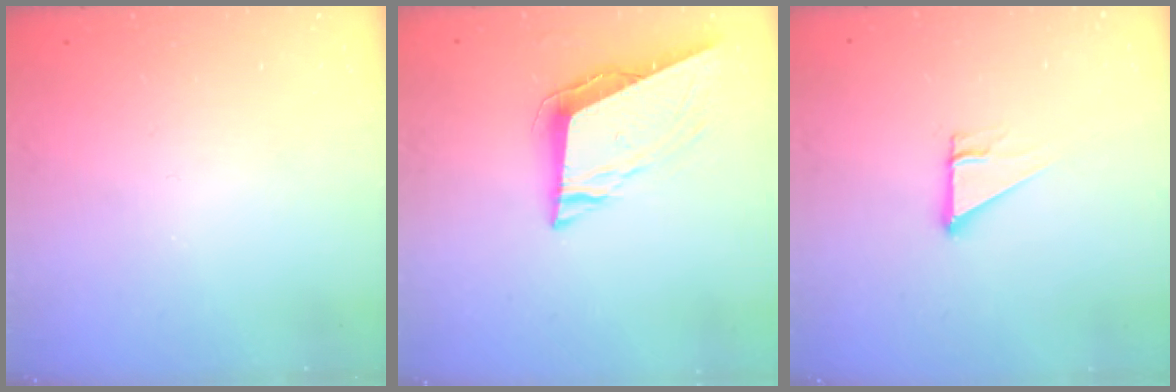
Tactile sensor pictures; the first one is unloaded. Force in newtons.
{"total": 10.4, "press": 9.8, "slide": 3.5}
{"total": 4.2, "press": 4.2, "slide": 0.3}